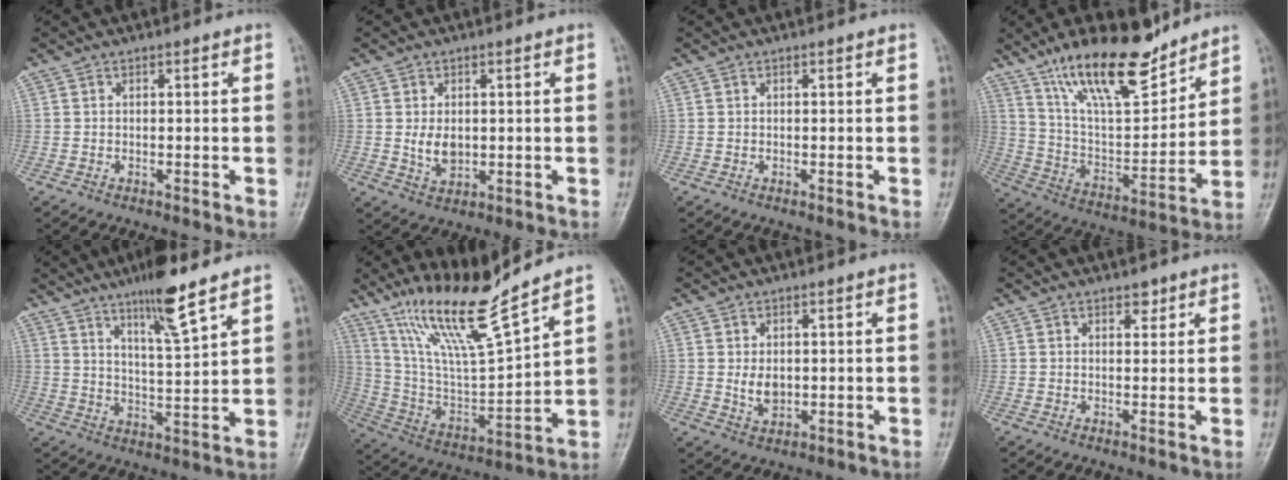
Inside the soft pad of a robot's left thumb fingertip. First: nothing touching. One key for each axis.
{"total": 4.4, "fx": 0.3, "fy": 2.9, "fz": 3.3, "tx": -0.048, "ty": -0.009, "tz": 0.014}
{"total": 0.0}
{"total": 19.9, "fx": 14.3, "fy": 6.6, "fz": 12.1, "tx": -0.169, "ty": -0.075, "tz": 0.257}
{"total": 10.5, "fx": 7.3, "fy": 0.9, "fz": 7.5, "tx": -0.125, "ty": -0.048, "tz": 0.128}
{"total": 16.9, "fx": 13.2, "fy": 0.9, "fz": 10.5, "tx": -0.181, "ty": -0.073, "tz": 0.260}
{"total": 3.8, "fx": 0.4, "fy": 2.5, "fz": 2.8, "tx": -0.040, "ty": -0.009, "tz": 0.014}
{"total": 2.0, "fx": 1.4, "fy": 1.0, "fz": 1.0, "tx": -0.003, "ty": -0.007, "tz": 0.018}